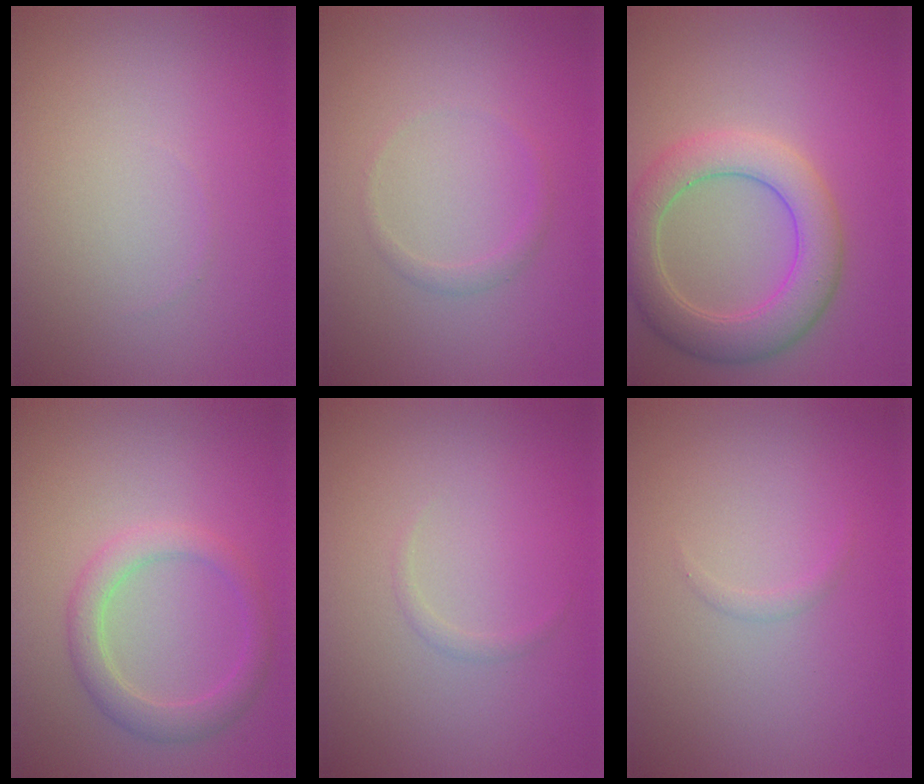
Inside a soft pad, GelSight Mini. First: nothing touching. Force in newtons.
{"total": 0.9, "press": 0.9, "slide": 0.0}
{"total": 5.7, "press": 5.7, "slide": 0.4}
{"total": 2.8, "press": 2.8, "slide": 0.1}
{"total": 0.5, "press": 0.5, "slide": 0.0}
{"total": 0.5, "press": 0.5, "slide": 0.0}